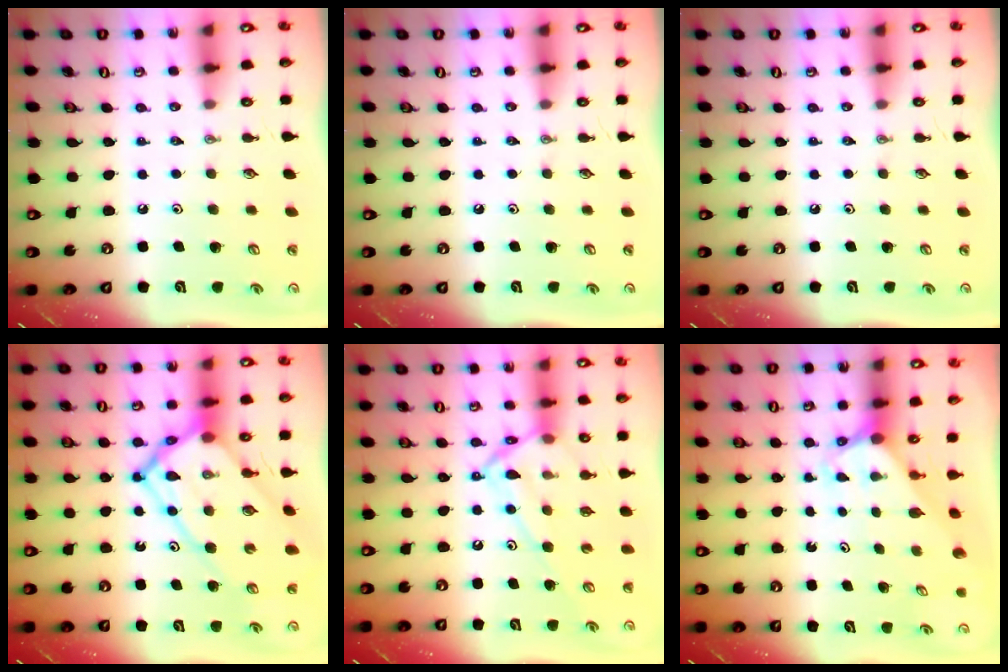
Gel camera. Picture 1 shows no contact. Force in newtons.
{"total": 0.0}
{"total": 0.0}
{"total": 18.3, "press": 18.2, "slide": 1.7}
{"total": 14.0, "press": 14.0, "slide": 0.9}
{"total": 2.7, "press": 2.7, "slide": 0.1}